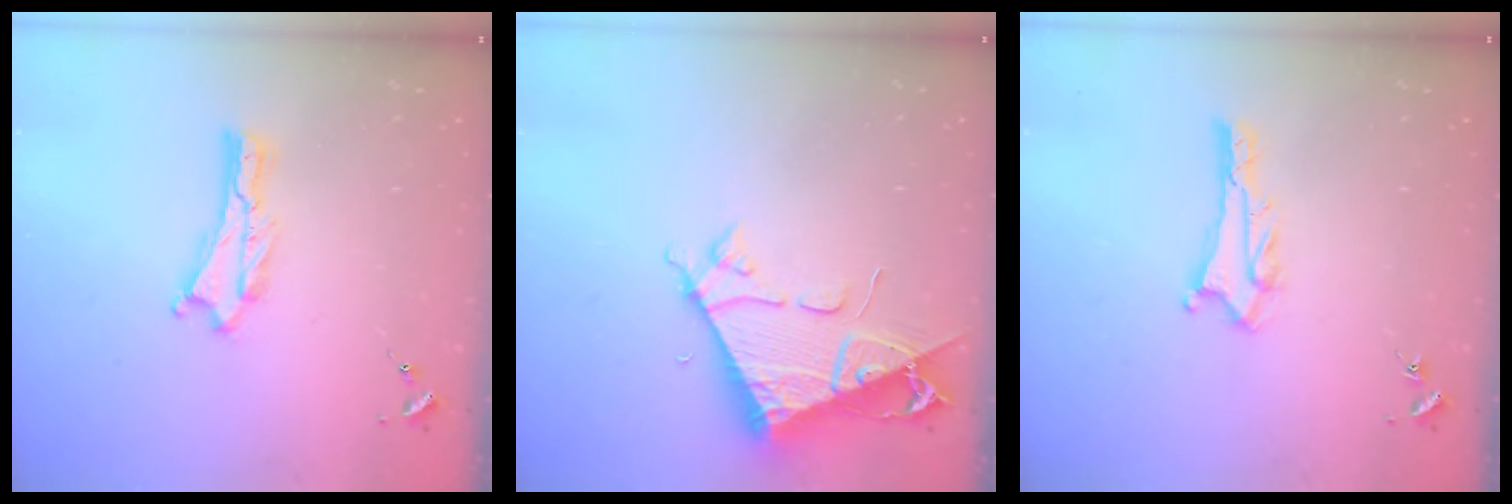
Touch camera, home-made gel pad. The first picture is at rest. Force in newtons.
{"total": 7.6, "press": 7.5, "slide": 0.9}
{"total": 2.7, "press": 2.7, "slide": 0.2}